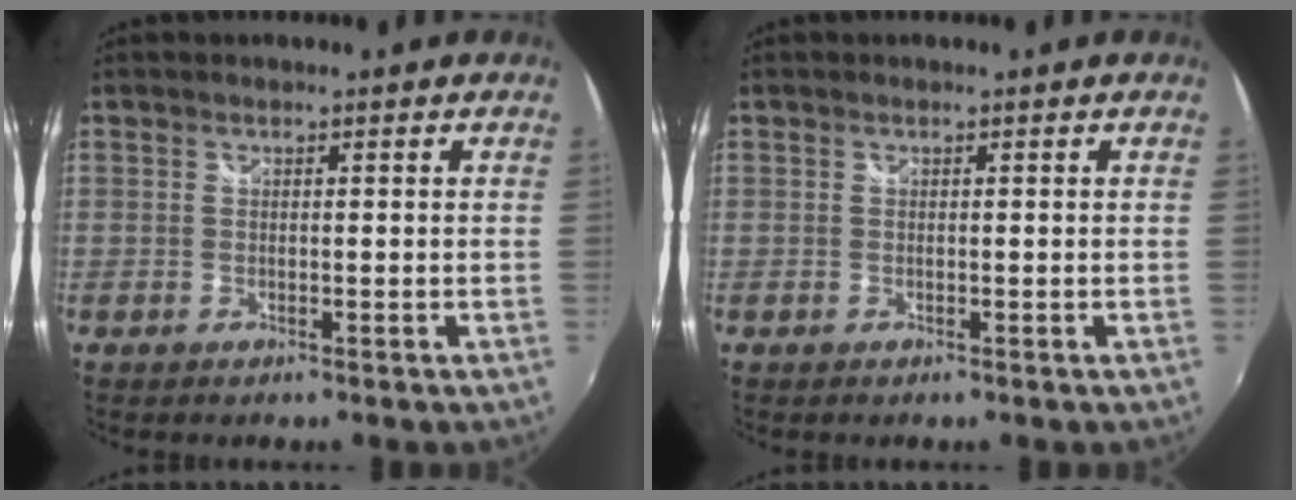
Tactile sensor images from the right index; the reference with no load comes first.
{"total": 0.0}